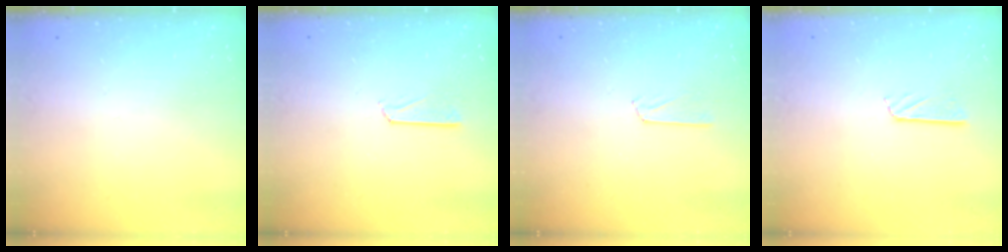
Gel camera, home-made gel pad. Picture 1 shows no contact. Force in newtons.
{"total": 3.3, "press": 3.3, "slide": 0.3}
{"total": 2.5, "press": 2.4, "slide": 0.3}
{"total": 2.8, "press": 2.8, "slide": 0.2}